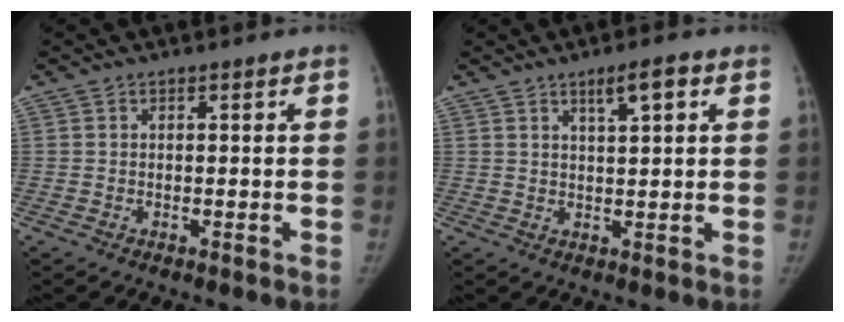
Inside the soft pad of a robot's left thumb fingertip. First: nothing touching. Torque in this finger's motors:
{"motor_torque": [-0.05, 0.11, 0.08, 0.15, 0.01]}